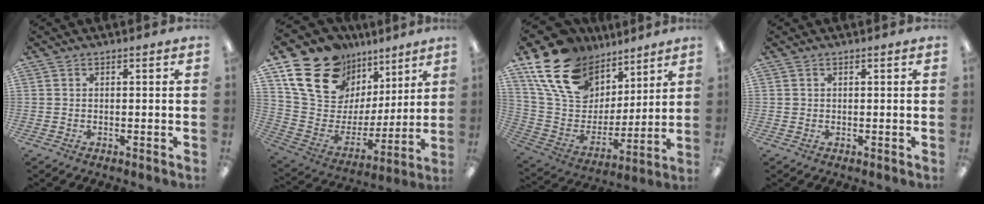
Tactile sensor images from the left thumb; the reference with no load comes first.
{"total": 20.5, "force": [12.5, 13.8, 8.4], "torque": [-0.156, -0.068, 0.240]}
{"total": 20.8, "force": [12.7, 13.4, 9.5], "torque": [-0.192, -0.058, 0.243]}
{"total": 0.7, "force": [0.4, 0.6, 0.0], "torque": [-0.001, 0.004, 0.006]}